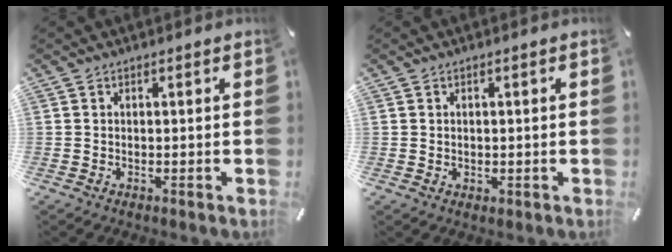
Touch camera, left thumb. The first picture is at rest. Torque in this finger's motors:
{"motor_torque": [-0.10, -0.05, -0.07, -0.01, 0.05]}